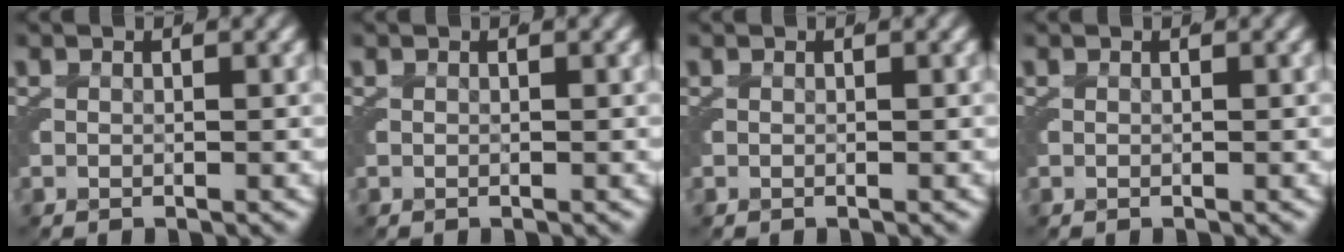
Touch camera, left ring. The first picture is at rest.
{"total": 0.0}
{"total": 0.0}
{"total": 0.0}